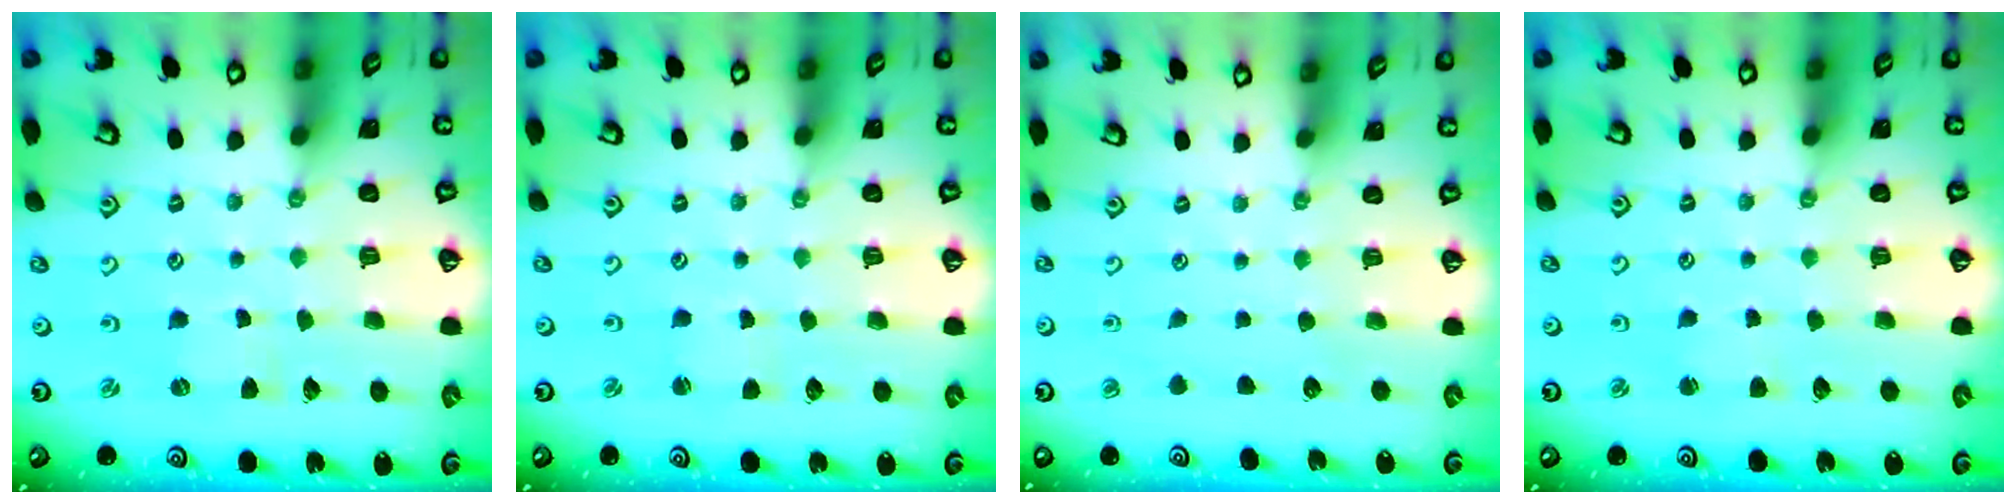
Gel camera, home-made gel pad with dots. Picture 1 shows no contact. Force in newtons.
{"total": 0.9, "press": 0.9, "slide": 0.1}
{"total": 0.0}
{"total": 1.6, "press": 1.6, "slide": 0.2}